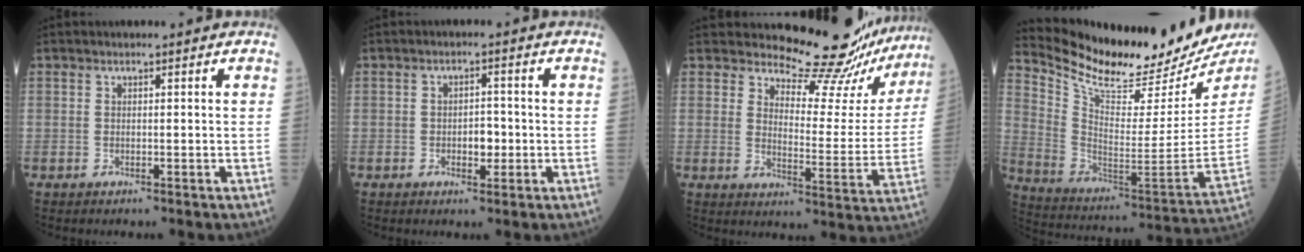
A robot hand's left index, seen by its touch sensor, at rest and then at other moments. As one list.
[{"total": 2.8, "force": [-0.8, 1.5, 2.2], "torque": [-0.026, 0.001, -0.012]}, {"total": 16.9, "force": [16.4, 1.7, 3.6], "torque": [-0.042, -0.104, 0.184]}, {"total": 23.4, "force": [21.1, 1.6, 10.1], "torque": [-0.184, -0.098, 0.320]}]